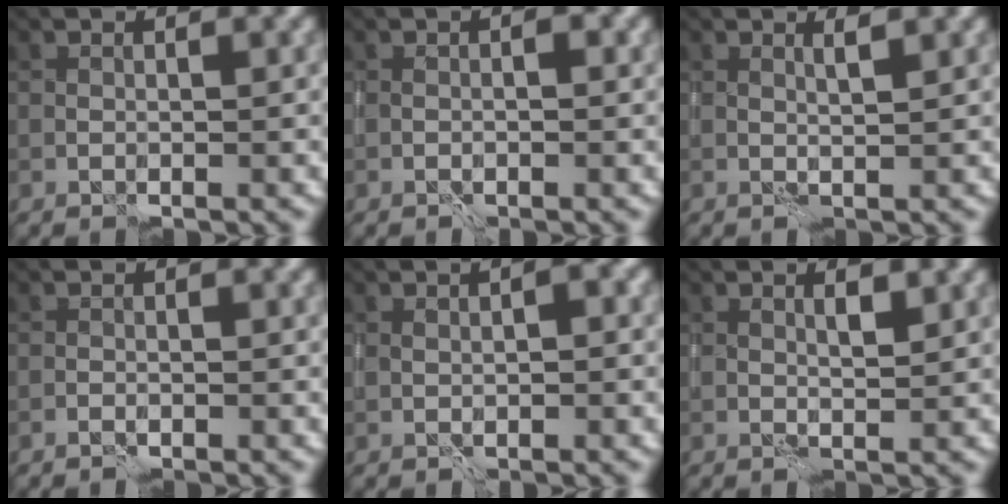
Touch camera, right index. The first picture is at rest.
{"total": 0.7, "force": [-0.2, 0.3, 0.6], "torque": [-0.003, 0.004, -0.003]}
{"total": 1.1, "force": [0.8, 0.2, 0.7], "torque": [-0.008, 0.000, 0.011]}
{"total": 0.5, "force": [-0.5, 0.1, 0.1], "torque": [-0.009, 0.002, -0.011]}
{"total": 1.3, "force": [0.1, 0.4, 1.2], "torque": [-0.019, 0.002, 0.004]}
{"total": 1.4, "force": [0.9, 0.3, 1.1], "torque": [-0.015, -0.002, 0.014]}